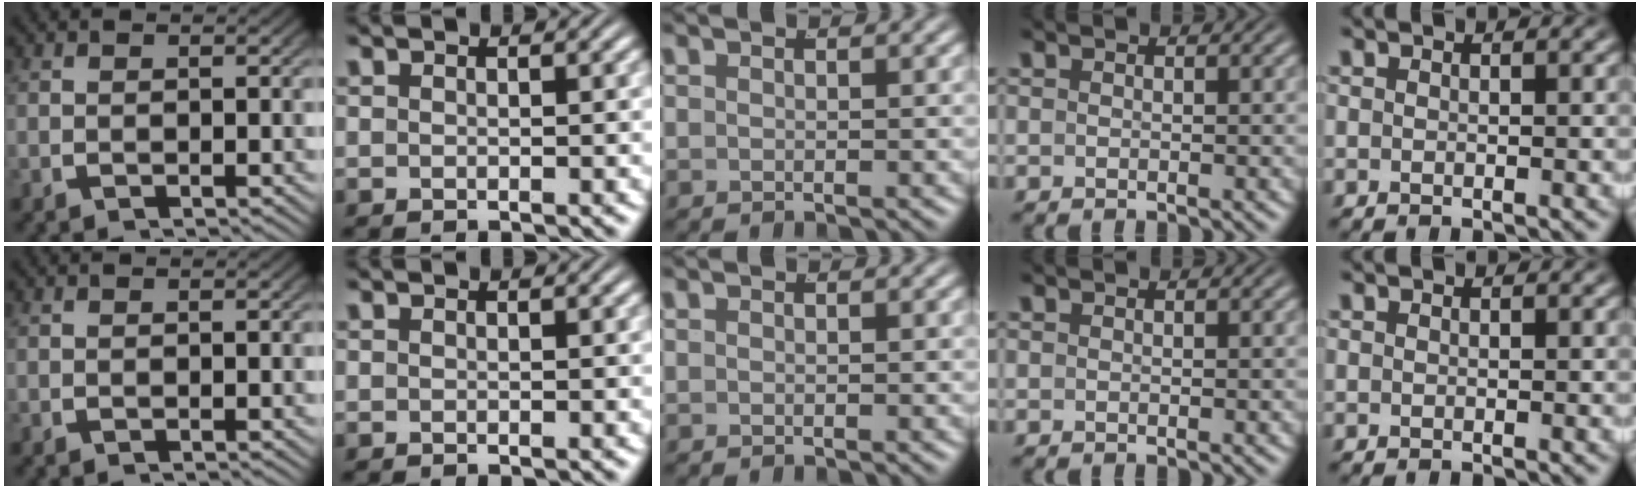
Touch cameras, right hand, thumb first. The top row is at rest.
{}